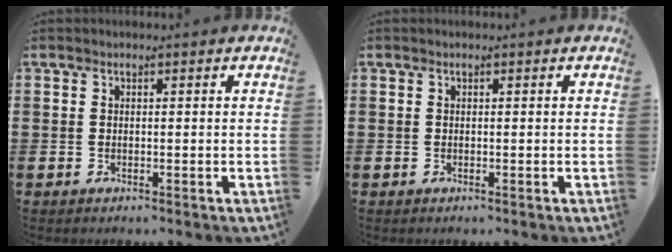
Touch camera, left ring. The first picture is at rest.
{"total": 0.0}